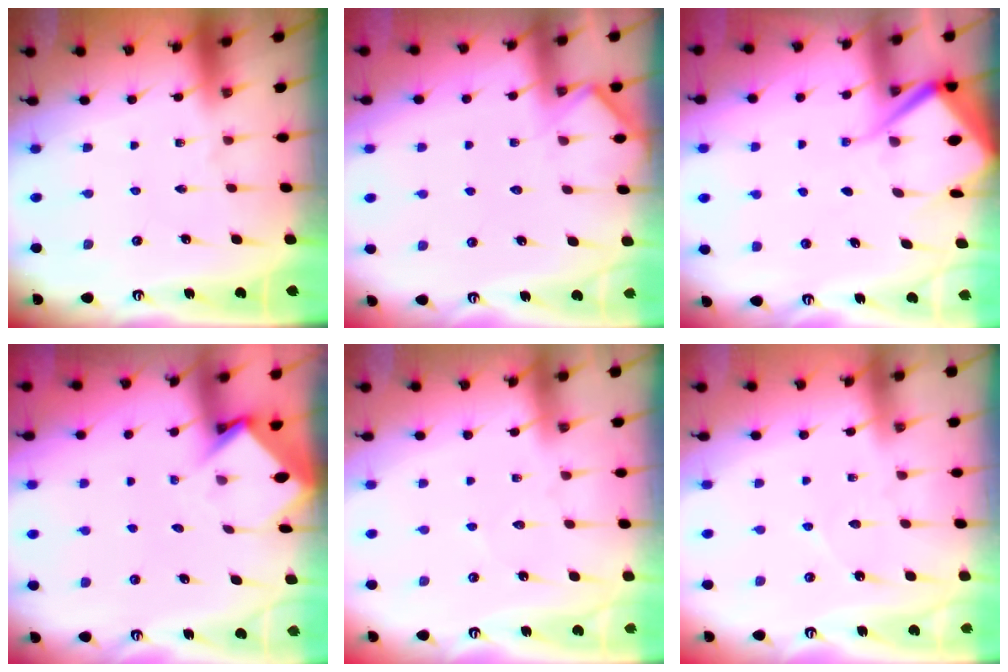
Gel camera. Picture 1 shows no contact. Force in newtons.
{"total": 7.7, "press": 7.6, "slide": 0.7}
{"total": 8.9, "press": 8.8, "slide": 0.8}
{"total": 3.6, "press": 3.5, "slide": 0.2}
{"total": 4.1, "press": 4.0, "slide": 0.6}
{"total": 2.7, "press": 2.7, "slide": 0.4}